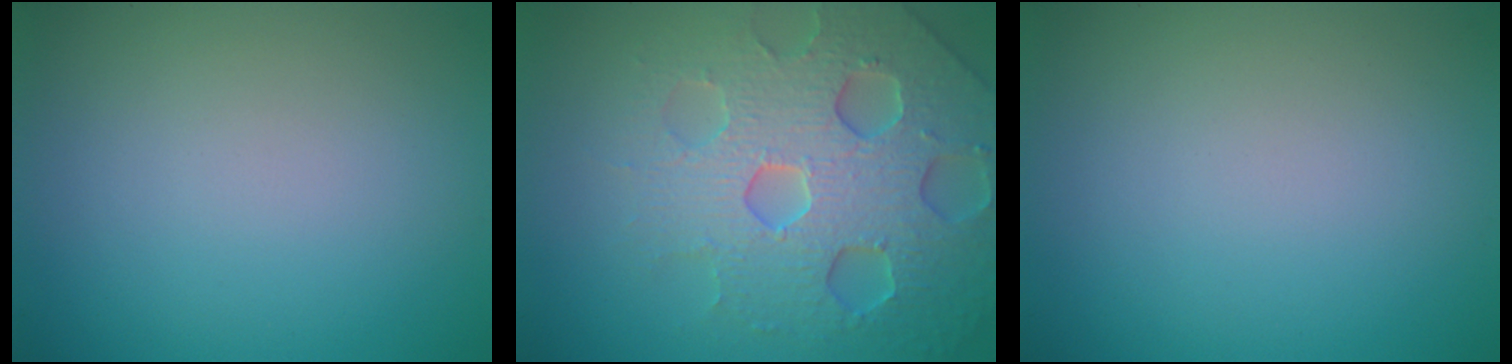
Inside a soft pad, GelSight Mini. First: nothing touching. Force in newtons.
{"total": 7.2, "press": 7.1, "slide": 1.4}
{"total": 0.0}